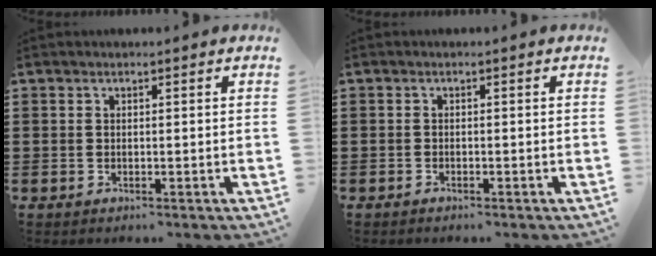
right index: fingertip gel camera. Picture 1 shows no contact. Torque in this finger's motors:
{"motor_torque": [0.44, 0.54, -0.01, -0.02]}